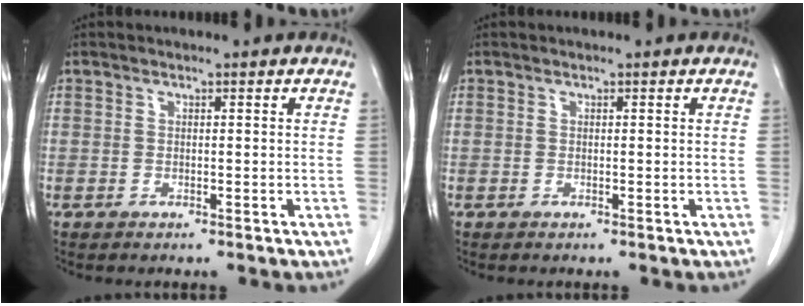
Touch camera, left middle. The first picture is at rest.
{"total": 0.0}